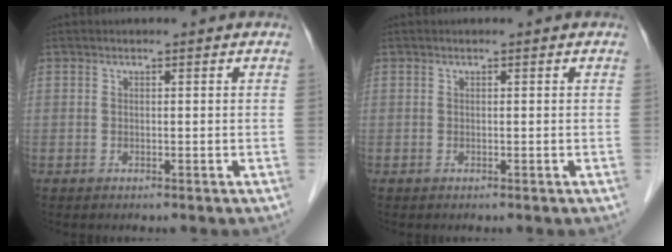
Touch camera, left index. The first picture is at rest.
{"total": 0.0}